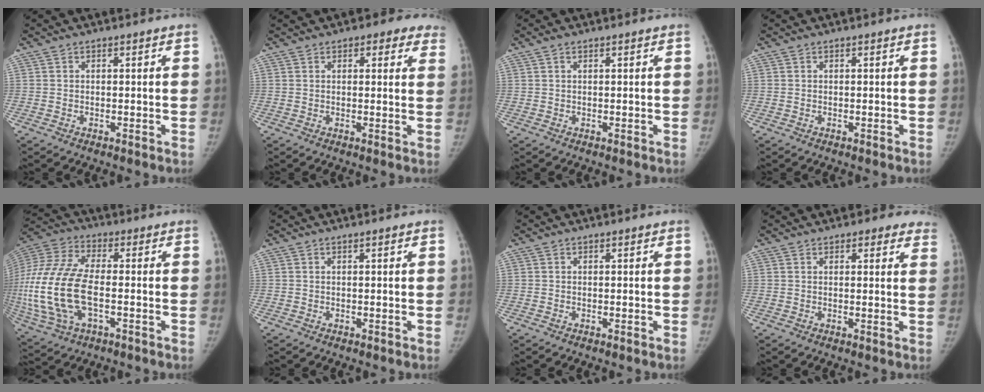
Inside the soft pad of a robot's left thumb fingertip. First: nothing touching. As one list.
[{"total": 8.0, "force": [5.8, 4.1, 3.8], "torque": [0.008, -0.012, 0.053]}, {"total": 1.0, "force": [0.7, 0.5, 0.5], "torque": [-0.006, 0.007, 0.011]}, {"total": 0.0}, {"total": 21.9, "force": [-3.4, 11.1, 18.6], "torque": [-0.445, 0.002, -0.055]}, {"total": 0.0}, {"total": 0.0}, {"total": 6.5, "force": [5.4, 3.0, 1.8], "torque": [0.030, -0.015, 0.047]}]